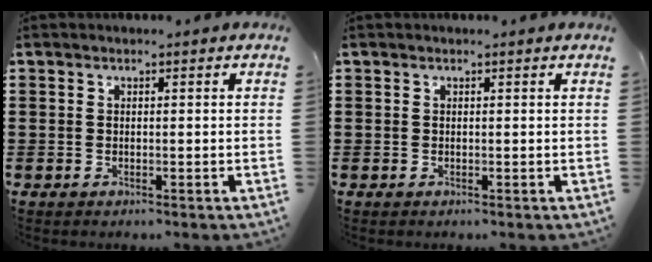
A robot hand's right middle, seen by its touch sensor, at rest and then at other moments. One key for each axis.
{"total": 0.0}